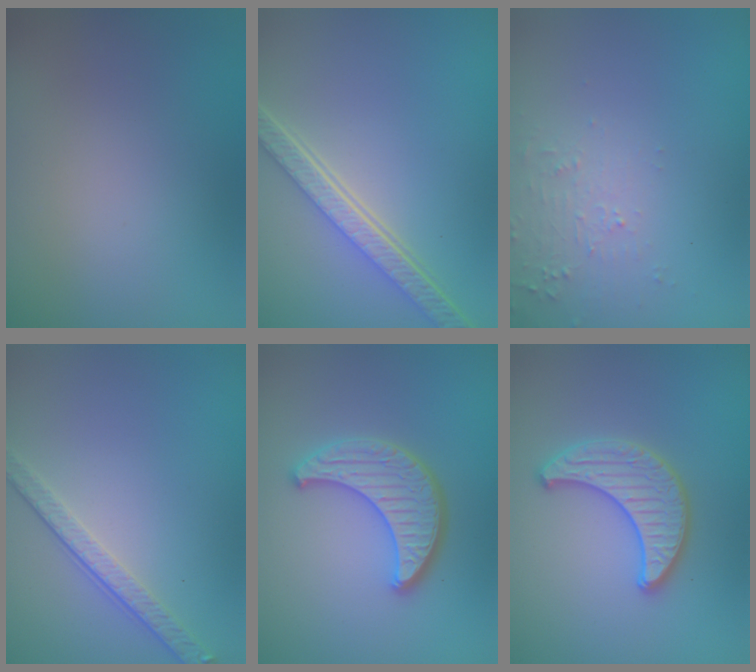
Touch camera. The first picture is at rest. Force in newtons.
{"total": 5.6, "press": 4.0, "slide": 3.9}
{"total": 2.1, "press": 2.0, "slide": 0.5}
{"total": 2.9, "press": 2.5, "slide": 1.5}
{"total": 3.8, "press": 3.5, "slide": 1.4}
{"total": 2.7, "press": 2.7, "slide": 0.1}